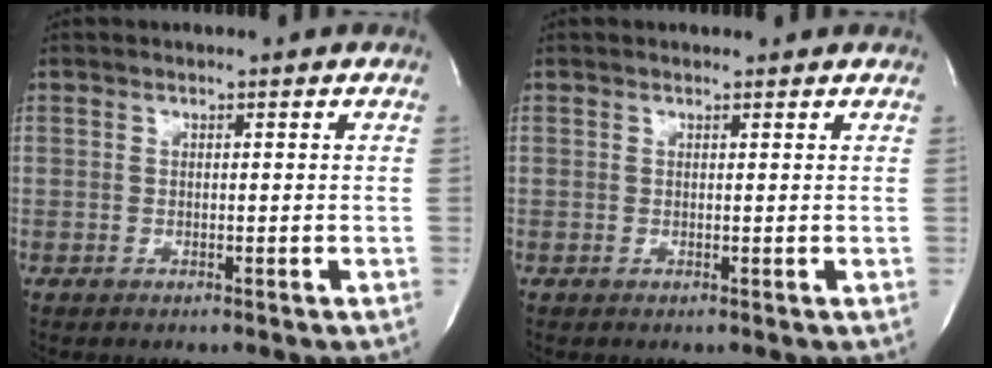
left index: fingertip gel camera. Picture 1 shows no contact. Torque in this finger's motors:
{"motor_torque": [0.11, -0.08, -0.13, 0.02]}